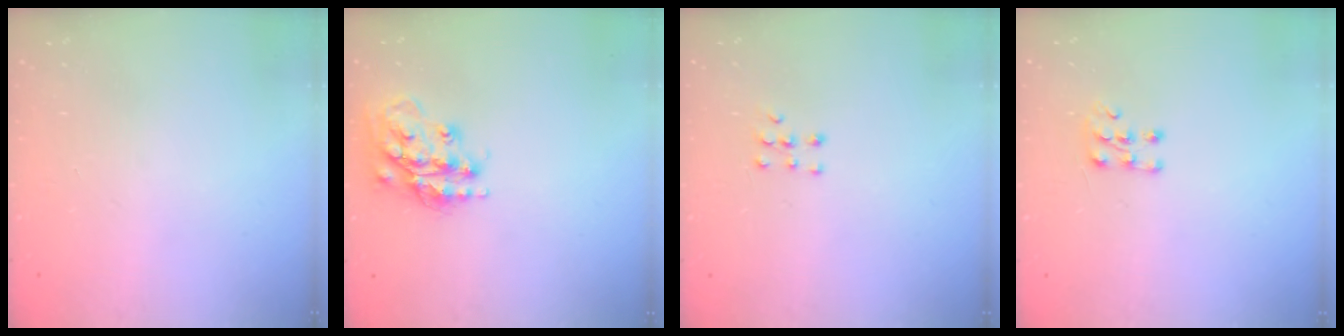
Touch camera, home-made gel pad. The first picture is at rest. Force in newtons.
{"total": 16.1, "press": 16.0, "slide": 1.3}
{"total": 5.5, "press": 5.5, "slide": 0.9}
{"total": 6.3, "press": 6.1, "slide": 1.6}